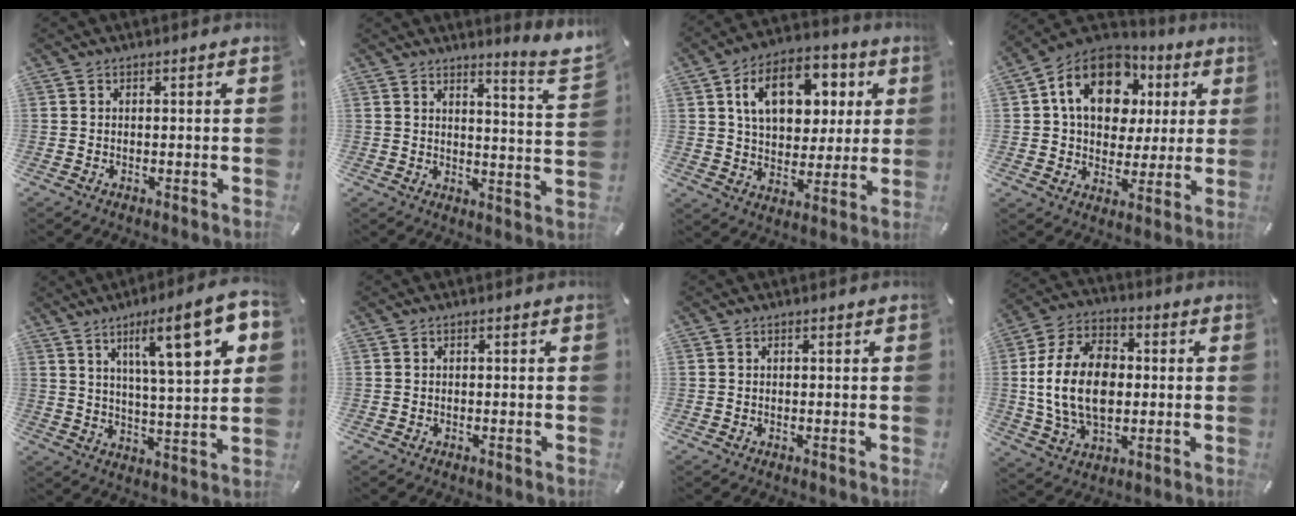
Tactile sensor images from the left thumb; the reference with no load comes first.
{"total": 5.9, "force": [4.9, 0.3, 3.3], "torque": [-0.045, -0.045, 0.078]}
{"total": 15.1, "force": [5.3, 10.7, 9.2], "torque": [-0.146, -0.002, 0.096]}
{"total": 16.6, "force": [6.0, 12.5, 9.1], "torque": [-0.158, -0.013, 0.111]}
{"total": 17.2, "force": [8.1, 3.9, 14.7], "torque": [-0.218, -0.034, 0.117]}
{"total": 0.0}
{"total": 0.0}
{"total": 16.7, "force": [0.0, 11.7, 11.9], "torque": [-0.259, 0.013, 0.001]}